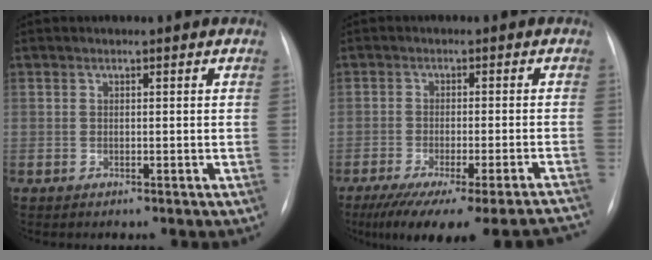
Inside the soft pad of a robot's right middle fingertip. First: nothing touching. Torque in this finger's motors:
{"motor_torque": [1.11, -1.03, 0.26, 0.13]}